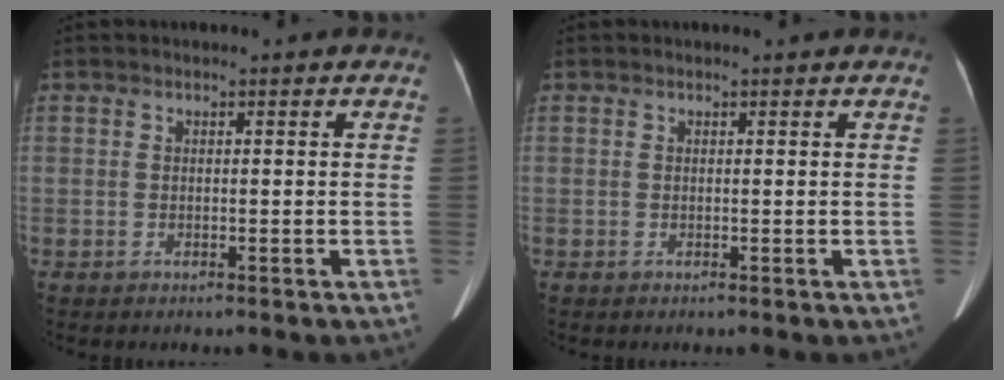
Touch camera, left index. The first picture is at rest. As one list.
[{"total": 0.6, "force": [0.6, 0.1, 0.2], "torque": [-0.007, 0.002, 0.006]}]